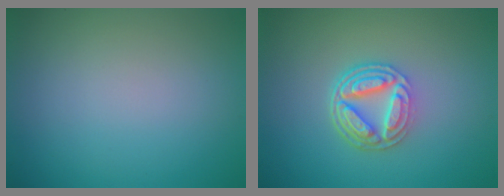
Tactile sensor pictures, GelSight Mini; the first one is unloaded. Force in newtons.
{"total": 5.0, "press": 3.7, "slide": 3.4}